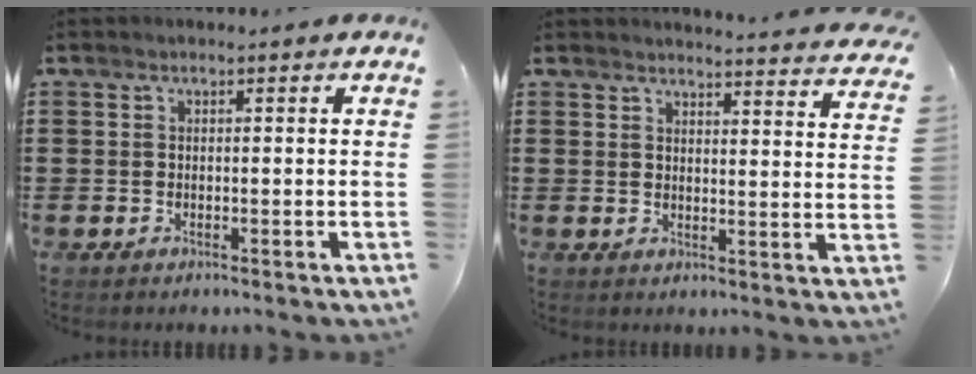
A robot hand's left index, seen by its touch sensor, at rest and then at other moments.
{"total": 3.3, "force": [3.2, -0.5, 0.3], "torque": [-0.012, -0.027, 0.053]}